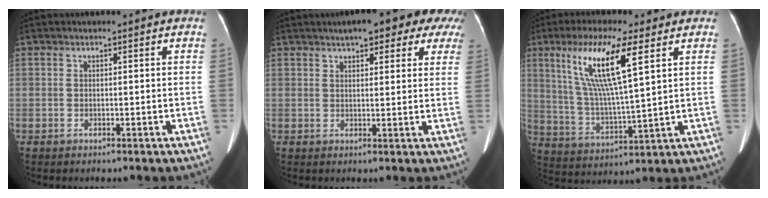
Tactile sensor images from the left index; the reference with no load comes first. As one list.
[{"total": 13.3, "force": [9.5, 4.1, 8.4], "torque": [-0.101, 0.032, 0.109]}, {"total": 13.2, "force": [5.8, 1.0, 11.8], "torque": [-0.245, 0.003, 0.109]}]